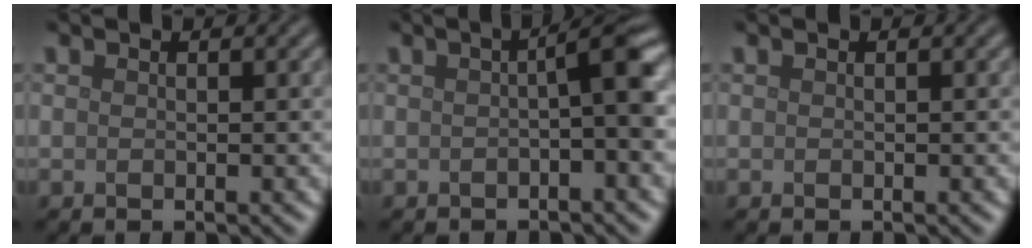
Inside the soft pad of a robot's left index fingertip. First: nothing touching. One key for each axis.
{"total": 3.5, "fx": 0.0, "fy": 0.4, "fz": 3.4, "tx": -0.048, "ty": 0.013, "tz": -0.003}
{"total": 0.0}